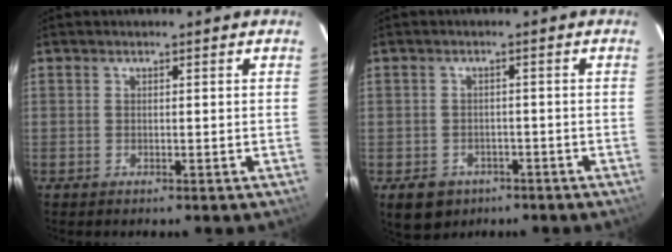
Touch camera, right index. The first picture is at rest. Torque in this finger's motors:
{"motor_torque": [-0.34, 0.25, -0.48, -0.21]}